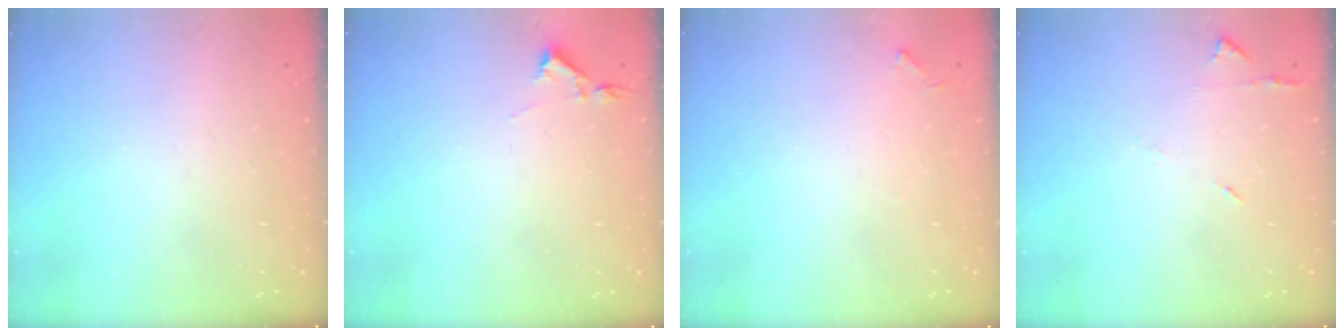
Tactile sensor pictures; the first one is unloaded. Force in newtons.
{"total": 2.9, "press": 2.9, "slide": 0.5}
{"total": 6.0, "press": 6.0, "slide": 0.3}
{"total": 5.8, "press": 5.8, "slide": 0.7}